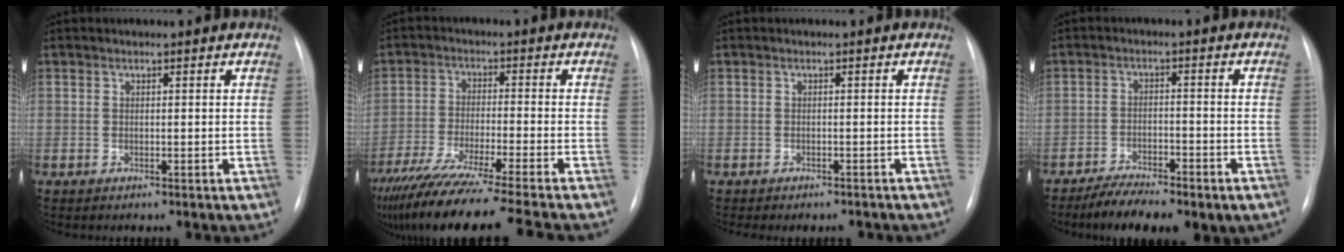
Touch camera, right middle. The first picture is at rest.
{"total": 19.9, "force": [-16.6, -1.0, 10.9], "torque": [-0.181, -0.060, -0.271]}
{"total": 2.8, "force": [-2.5, 0.9, 0.9], "torque": [-0.011, -0.004, -0.028]}
{"total": 9.8, "force": [-7.2, 3.2, 5.8], "torque": [-0.093, -0.004, -0.110]}